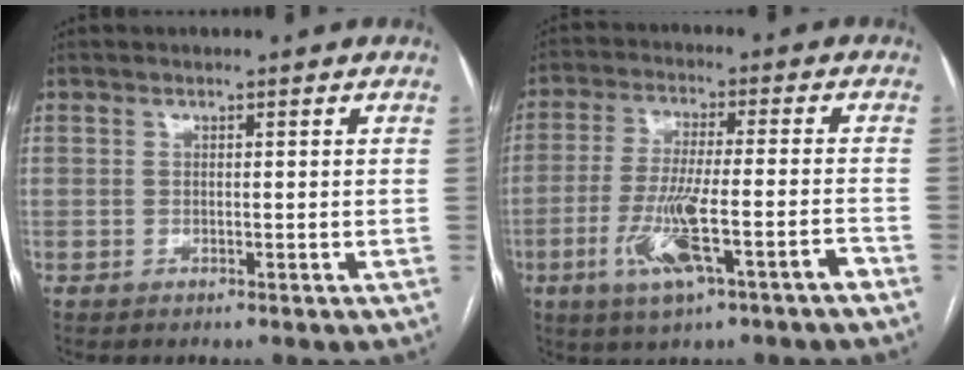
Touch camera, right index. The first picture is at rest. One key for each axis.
{"total": 10.7, "fx": -5.0, "fy": 1.2, "fz": 9.4, "tx": -0.179, "ty": -0.006, "tz": -0.084}